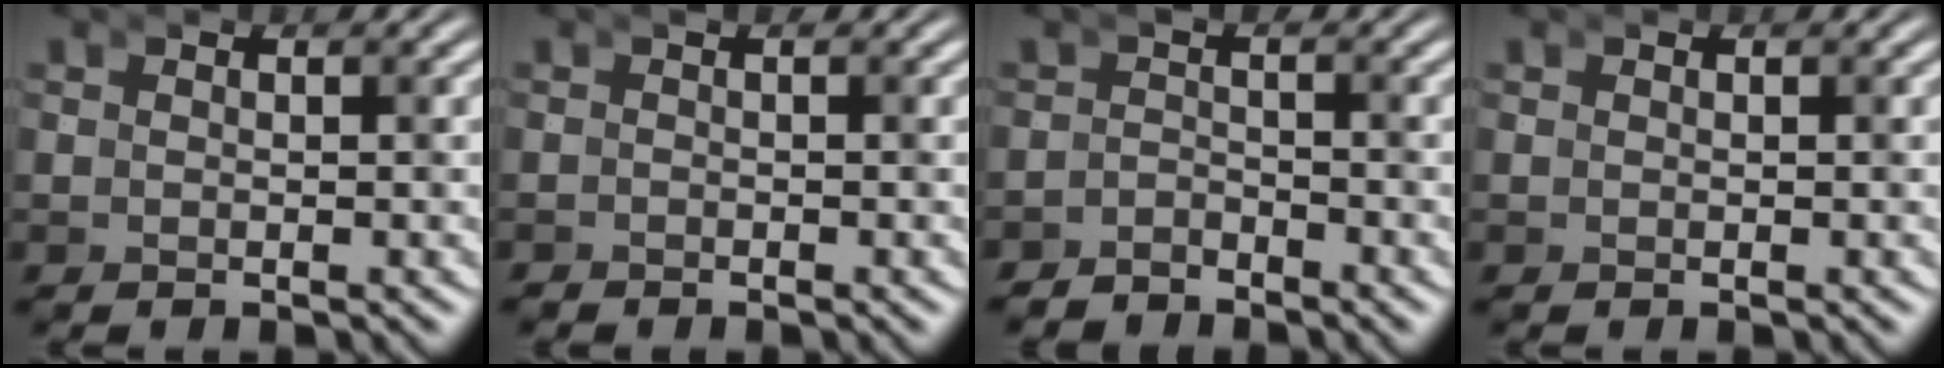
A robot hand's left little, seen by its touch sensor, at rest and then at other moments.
{"total": 0.7, "force": [-0.5, 0.0, -0.4], "torque": [0.003, -0.008, -0.009]}
{"total": 3.1, "force": [-2.7, -0.5, -1.4], "torque": [0.023, -0.008, -0.050]}
{"total": 0.0}